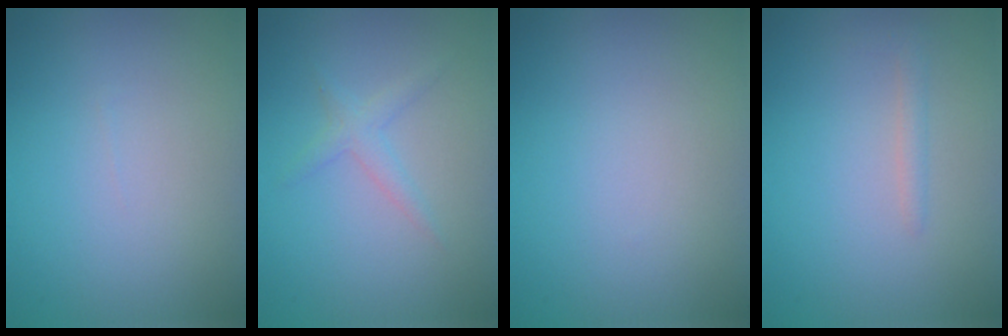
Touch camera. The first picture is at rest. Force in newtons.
{"total": 1.4, "press": 1.4, "slide": 0.1}
{"total": 0.0}
{"total": 0.9, "press": 0.9, "slide": 0.1}